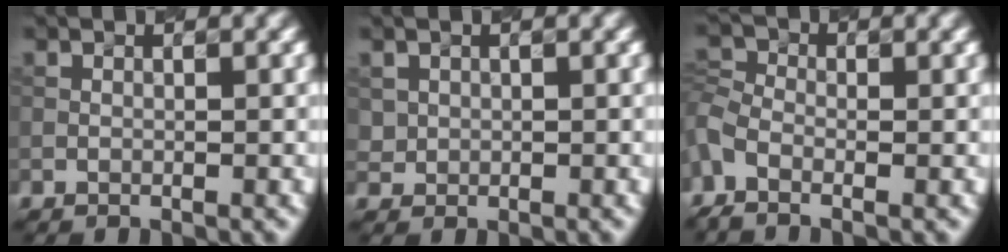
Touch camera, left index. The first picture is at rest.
{"total": 1.1, "force": [0.4, 1.0, -0.2], "torque": [0.004, 0.001, 0.010]}
{"total": 2.7, "force": [-1.4, 1.6, 1.7], "torque": [-0.048, -0.001, -0.045]}